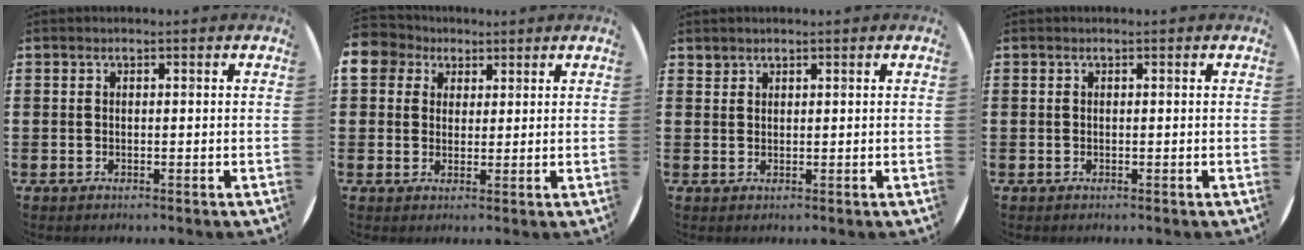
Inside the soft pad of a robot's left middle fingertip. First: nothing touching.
{"total": 5.1, "force": [3.0, 4.1, 0.9], "torque": [-0.031, 0.011, 0.054]}
{"total": 1.2, "force": [1.1, 0.2, -0.3], "torque": [0.004, 0.003, 0.022]}
{"total": 0.0}